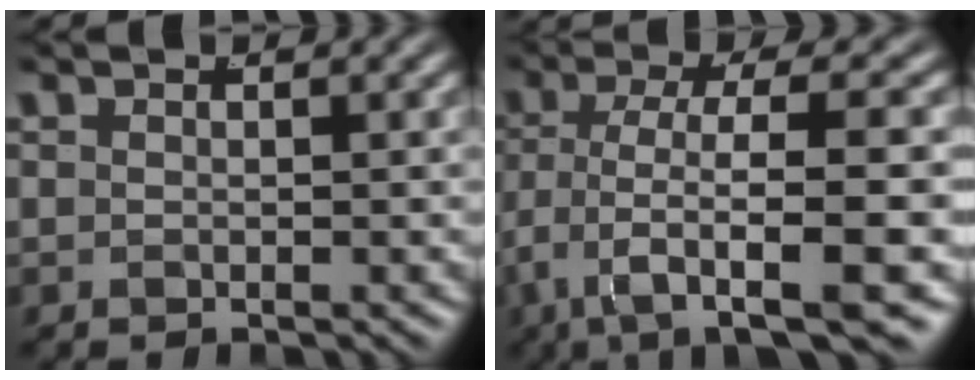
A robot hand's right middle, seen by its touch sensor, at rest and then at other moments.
{"total": 9.1, "force": [-6.0, 2.8, 6.2], "torque": [-0.120, -0.043, -0.072]}